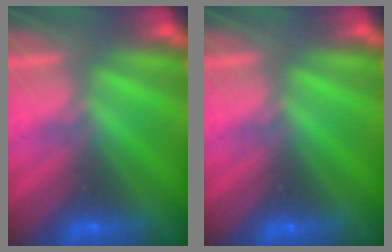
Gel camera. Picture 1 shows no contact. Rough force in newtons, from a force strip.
{"total": 0.0}